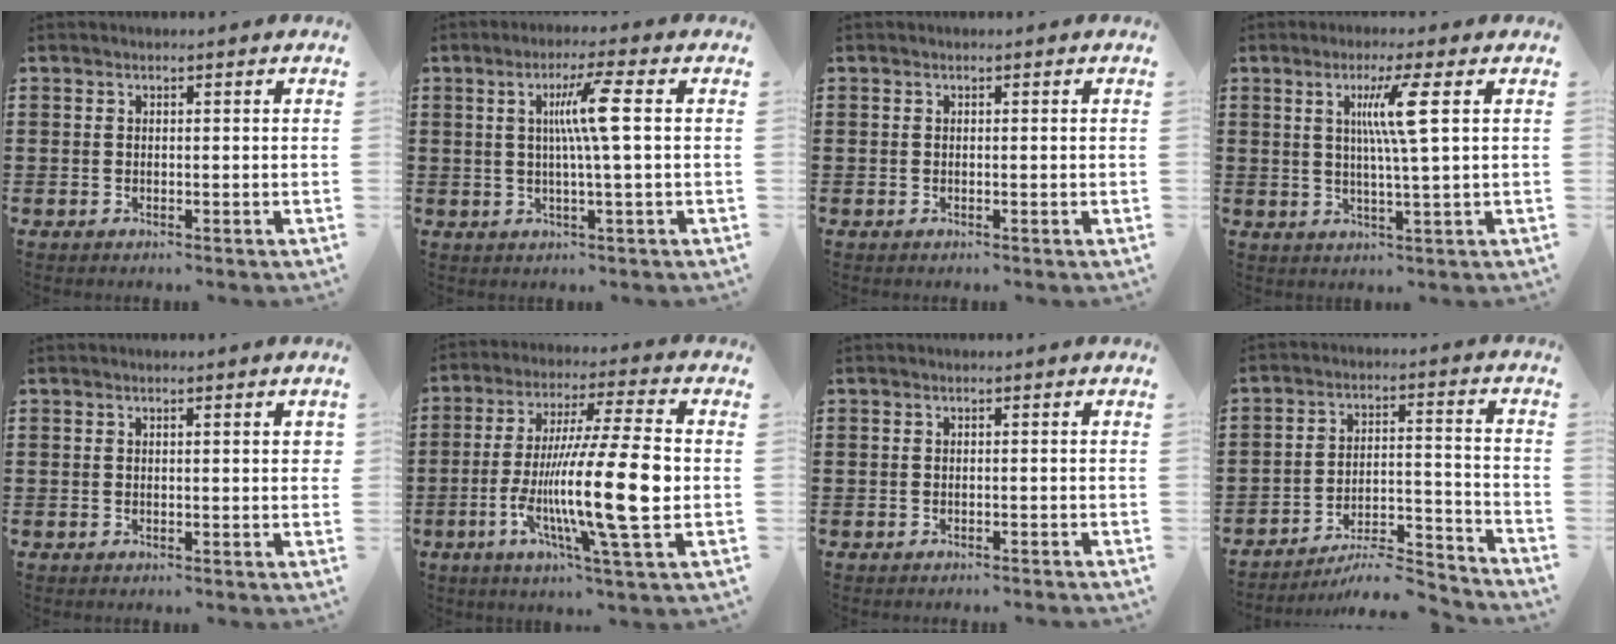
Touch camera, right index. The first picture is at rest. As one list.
[{"total": 6.8, "force": [1.1, -0.4, 6.6], "torque": [-0.131, -0.002, 0.010]}, {"total": 0.0}, {"total": 6.6, "force": [1.8, -0.5, 6.3], "torque": [-0.126, -0.005, 0.023]}, {"total": 1.2, "force": [0.4, 0.2, 1.1], "torque": [-0.022, 0.002, 0.006]}, {"total": 17.4, "force": [-3.0, 1.7, 17.0], "torque": [-0.305, -0.015, -0.059]}, {"total": 0.5, "force": [-0.5, 0.0, 0.1], "torque": [-0.003, -0.004, -0.010]}, {"total": 7.0, "force": [-6.3, 1.1, 2.8], "torque": [-0.038, 0.007, -0.121]}]